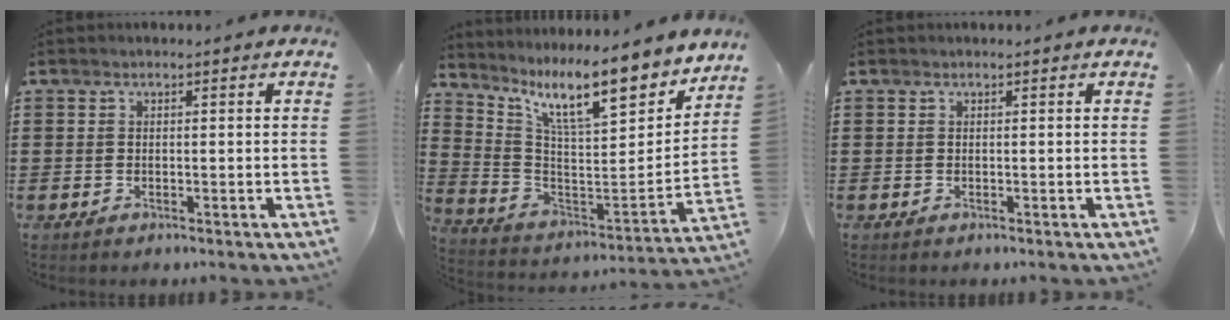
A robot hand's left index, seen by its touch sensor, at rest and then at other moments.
{"total": 11.7, "force": [8.2, 2.2, 8.0], "torque": [-0.161, -0.053, 0.132]}
{"total": 0.0}